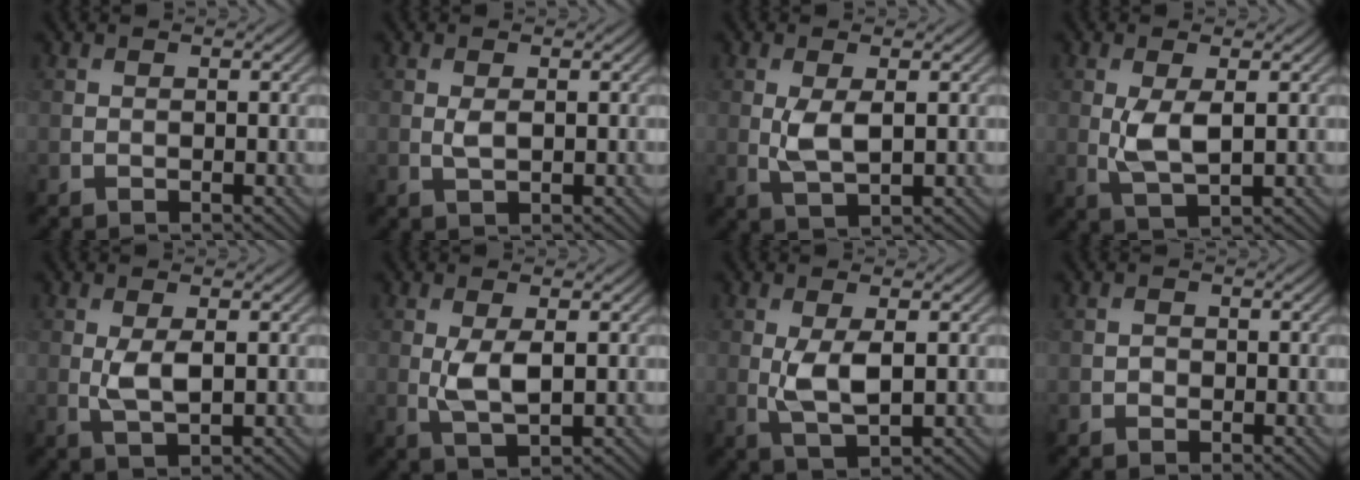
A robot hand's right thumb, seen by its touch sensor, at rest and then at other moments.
{"total": 1.5, "force": [0.2, 0.6, 1.4], "torque": [-0.035, -0.002, 0.005]}
{"total": 3.8, "force": [0.3, 1.5, 3.5], "torque": [-0.082, -0.004, 0.011]}
{"total": 4.5, "force": [0.3, 1.7, 4.2], "torque": [-0.097, -0.004, 0.009]}
{"total": 3.5, "force": [0.2, 1.3, 3.3], "torque": [-0.074, -0.004, 0.008]}
{"total": 4.3, "force": [0.2, 1.6, 4.0], "torque": [-0.092, -0.004, 0.007]}
{"total": 4.9, "force": [0.1, 1.8, 4.5], "torque": [-0.103, -0.006, 0.006]}
{"total": 0.8, "force": [-0.3, 0.7, 0.3], "torque": [-0.003, -0.003, -0.008]}